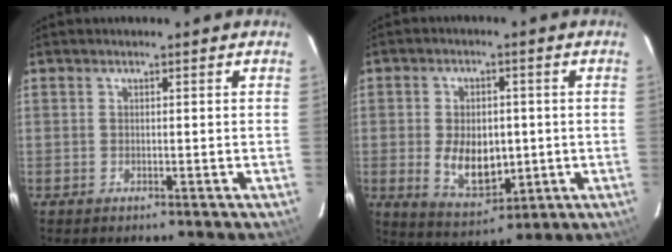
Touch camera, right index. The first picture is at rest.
{"total": 10.0, "force": [-1.1, 6.2, 7.7], "torque": [-0.152, -0.010, -0.001]}